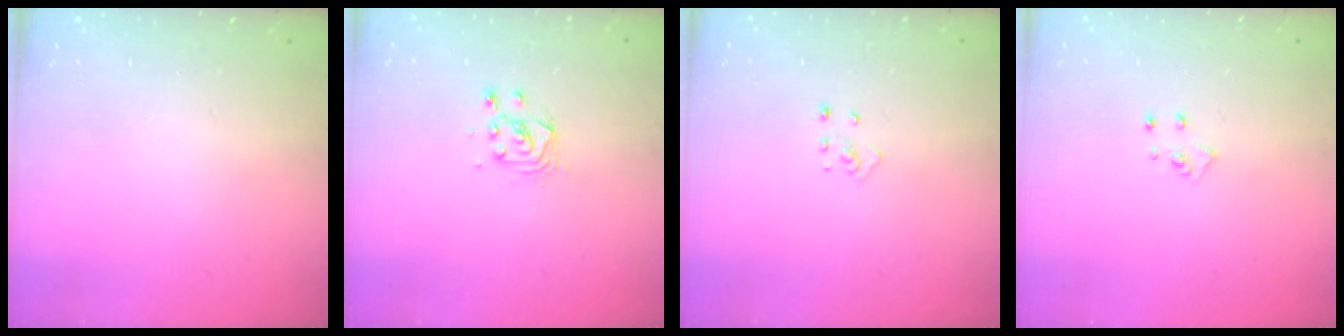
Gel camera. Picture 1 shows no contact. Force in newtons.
{"total": 4.2, "press": 4.2, "slide": 0.5}
{"total": 2.9, "press": 2.9, "slide": 0.2}
{"total": 5.1, "press": 5.1, "slide": 0.4}